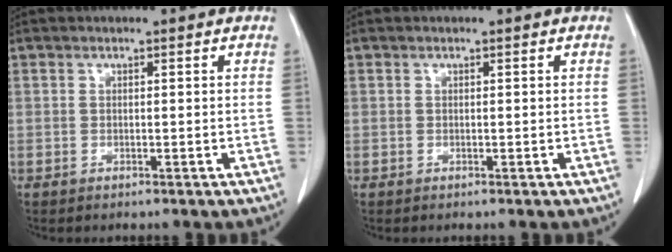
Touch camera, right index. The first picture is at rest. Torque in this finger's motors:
{"motor_torque": [-0.04, 0.03, 0.00, 0.00]}